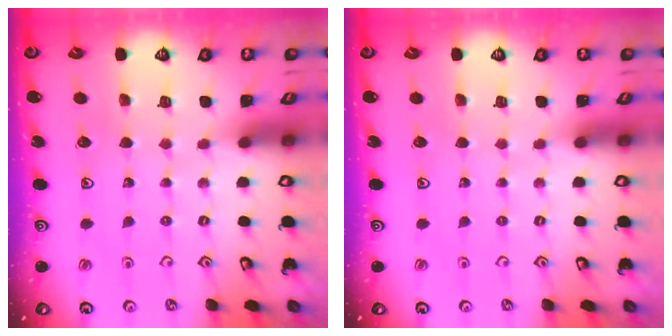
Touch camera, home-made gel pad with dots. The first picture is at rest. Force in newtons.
{"total": 0.0}